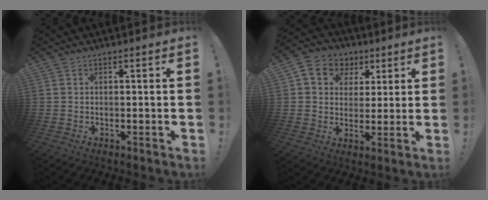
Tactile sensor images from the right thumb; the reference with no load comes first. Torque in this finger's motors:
{"motor_torque": [0.70, 0.75, 0.62, 0.25, 0.35]}